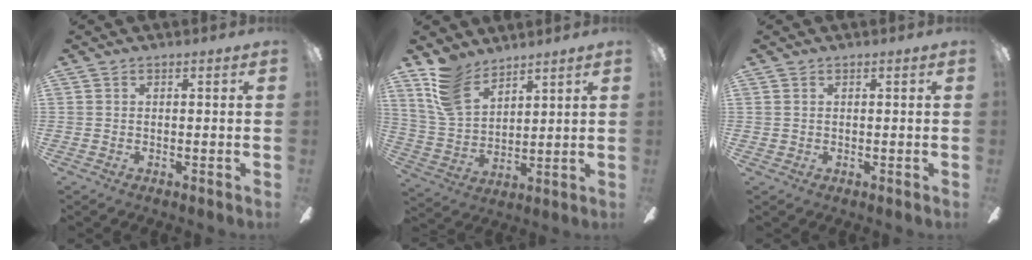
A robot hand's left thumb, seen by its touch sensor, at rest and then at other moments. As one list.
[{"total": 11.9, "force": [8.8, 6.0, 5.3], "torque": [-0.122, -0.029, 0.174]}, {"total": 0.7, "force": [0.3, 0.6, 0.0], "torque": [0.001, 0.006, 0.005]}]